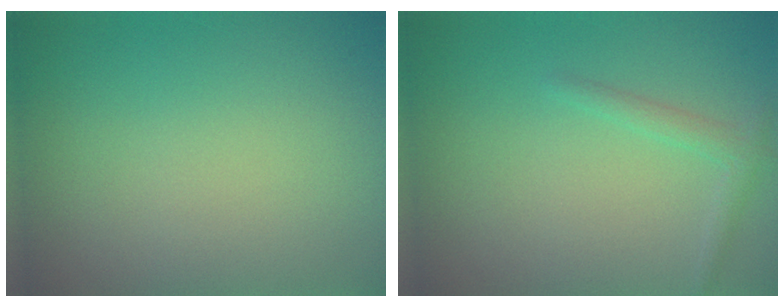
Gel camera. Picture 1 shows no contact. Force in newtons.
{"total": 1.3, "press": 1.3, "slide": 0.1}